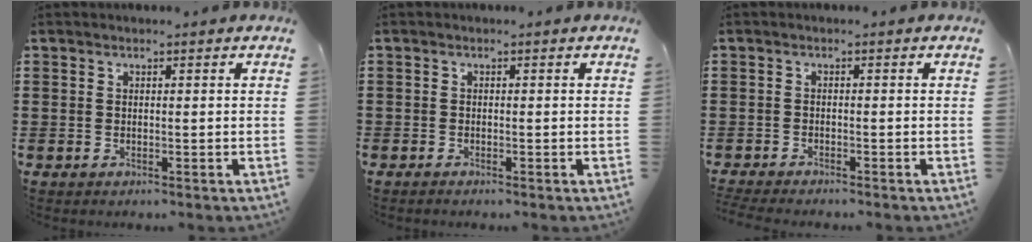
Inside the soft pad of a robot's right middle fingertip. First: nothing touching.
{"total": 0.6, "force": [-0.6, 0.2, 0.1], "torque": [-0.002, 0.001, -0.012]}
{"total": 1.5, "force": [-1.5, 0.0, 0.2], "torque": [-0.013, -0.003, -0.033]}